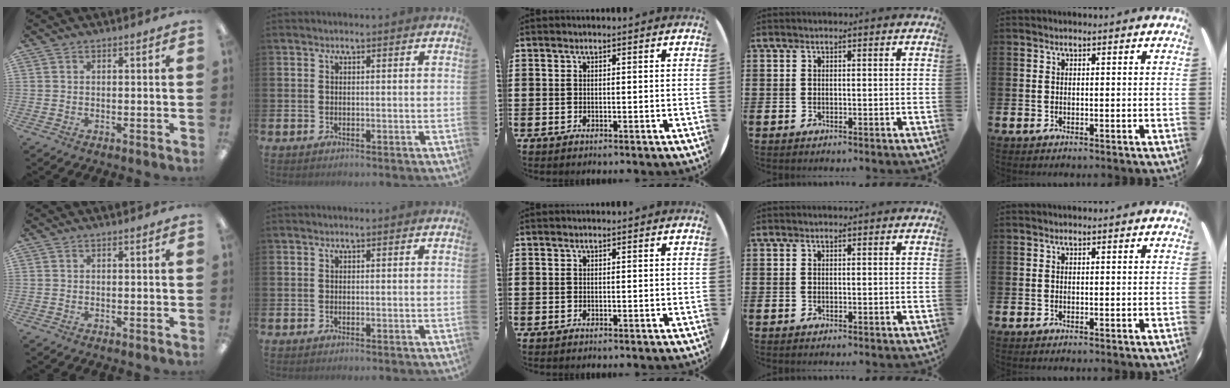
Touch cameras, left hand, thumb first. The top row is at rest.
{}